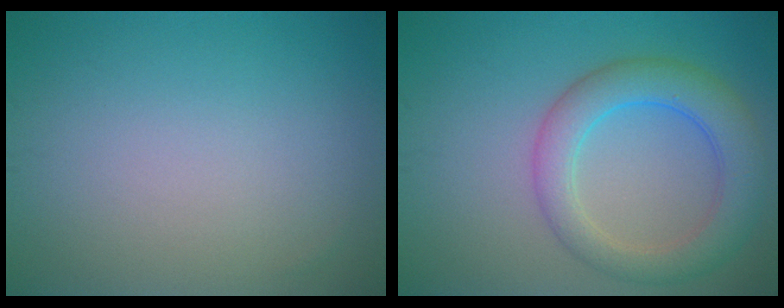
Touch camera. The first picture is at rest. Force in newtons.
{"total": 5.5, "press": 5.5, "slide": 0.2}